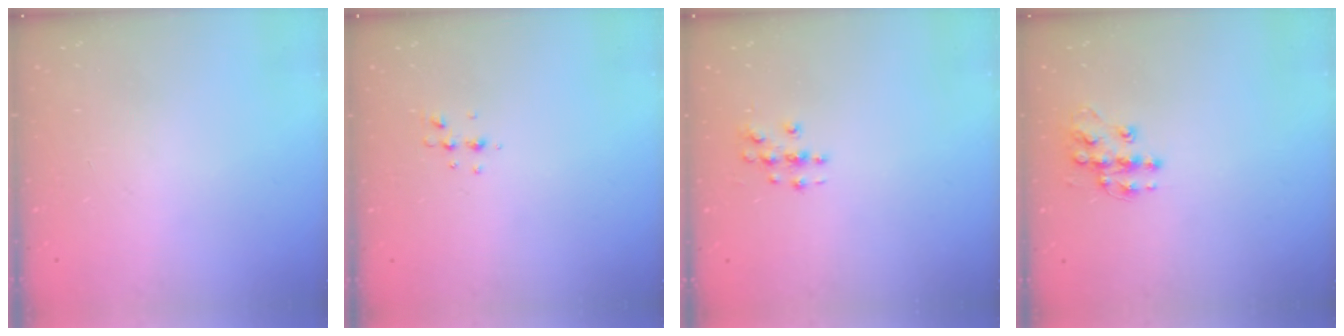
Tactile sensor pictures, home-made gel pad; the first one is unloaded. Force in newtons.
{"total": 3.8, "press": 3.6, "slide": 1.3}
{"total": 3.1, "press": 3.1, "slide": 0.2}
{"total": 10.8, "press": 10.8, "slide": 0.6}